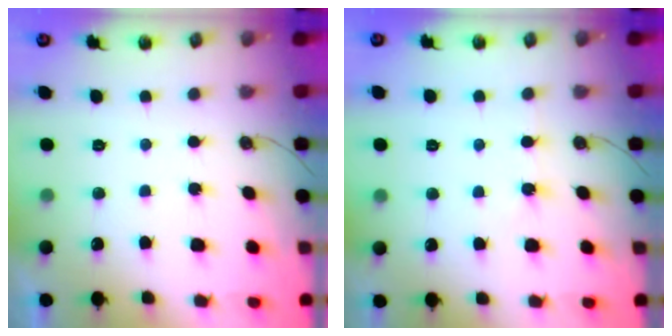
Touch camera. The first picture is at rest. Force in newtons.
{"total": 2.0, "press": 2.0, "slide": 0.3}